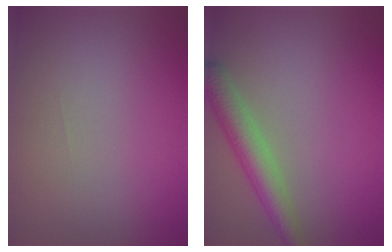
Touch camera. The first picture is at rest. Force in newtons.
{"total": 3.9, "press": 3.9, "slide": 0.2}